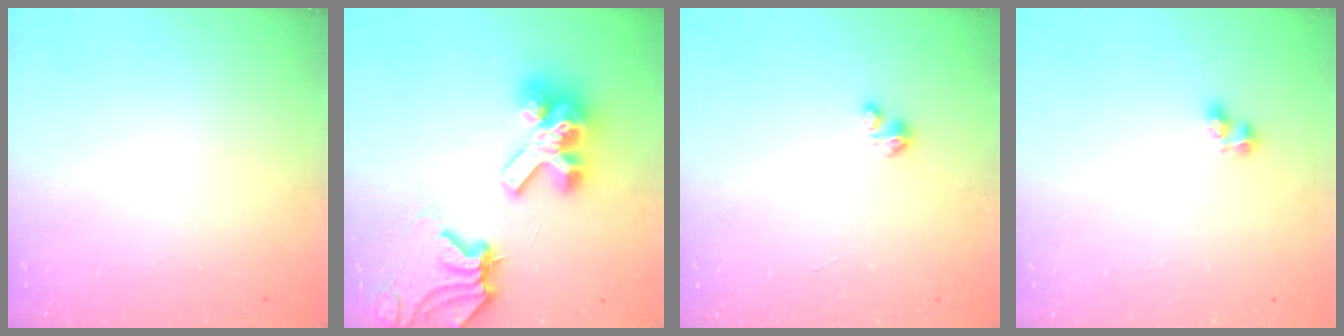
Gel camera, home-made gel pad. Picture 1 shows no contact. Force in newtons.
{"total": 15.2, "press": 15.1, "slide": 2.0}
{"total": 1.2, "press": 1.2, "slide": 0.2}
{"total": 2.7, "press": 2.5, "slide": 1.0}